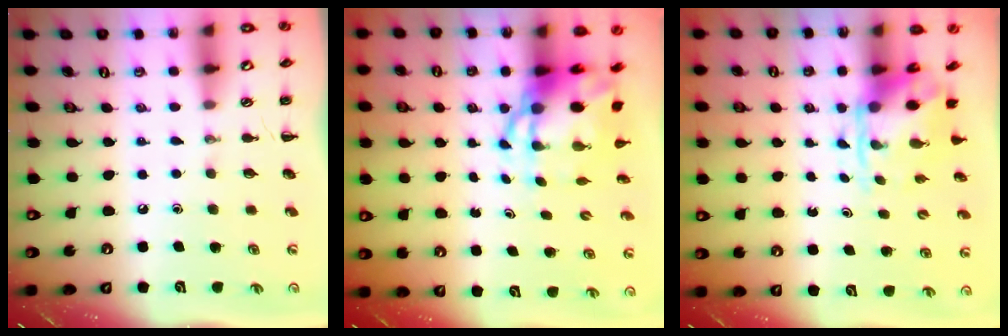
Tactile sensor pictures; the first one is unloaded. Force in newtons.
{"total": 6.9, "press": 6.6, "slide": 1.7}
{"total": 3.6, "press": 3.5, "slide": 1.0}